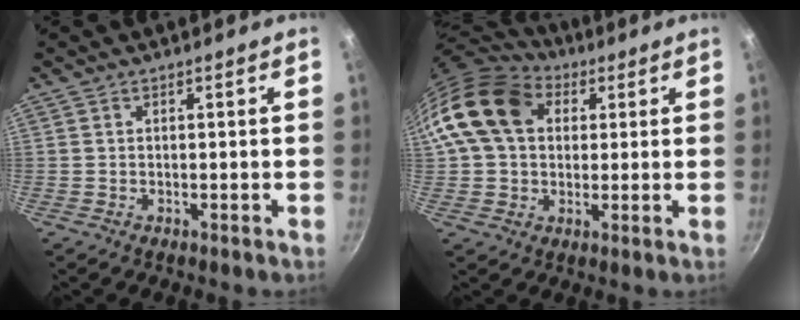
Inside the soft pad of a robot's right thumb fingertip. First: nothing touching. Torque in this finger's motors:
{"motor_torque": [0.07, 2.40, 0.80, -0.71, 0.36]}